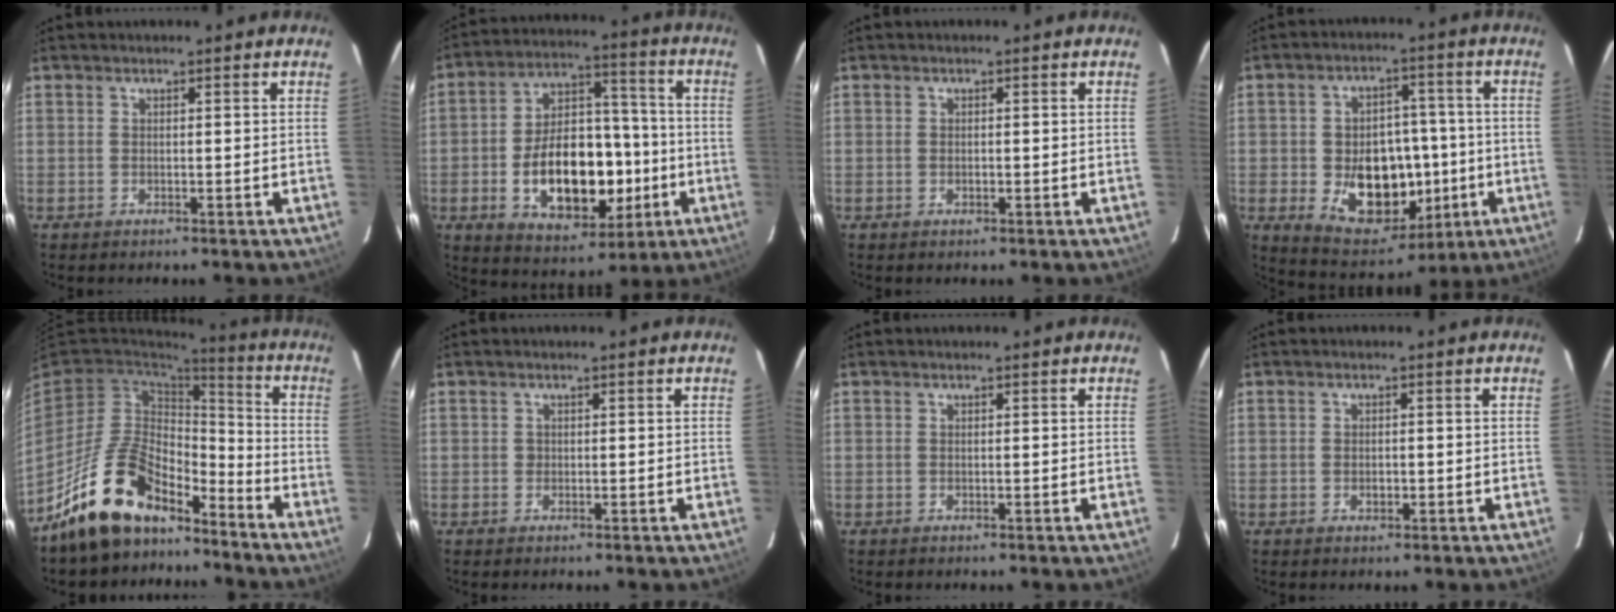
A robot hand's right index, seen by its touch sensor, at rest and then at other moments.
{"total": 19.2, "force": [-4.5, 11.5, 14.6], "torque": [-0.269, 0.029, -0.051]}
{"total": 0.9, "force": [-0.2, 0.7, 0.5], "torque": [-0.008, 0.002, -0.003]}
{"total": 15.8, "force": [-3.0, 11.4, 10.6], "torque": [-0.200, 0.010, -0.020]}
{"total": 16.8, "force": [-12.6, 7.7, 8.0], "torque": [-0.175, 0.017, -0.212]}
{"total": 0.6, "force": [-0.1, 0.6, 0.0], "torque": [0.004, 0.001, -0.001]}
{"total": 0.0}
{"total": 1.6, "force": [-0.4, 1.2, 0.9], "torque": [-0.016, 0.003, -0.006]}